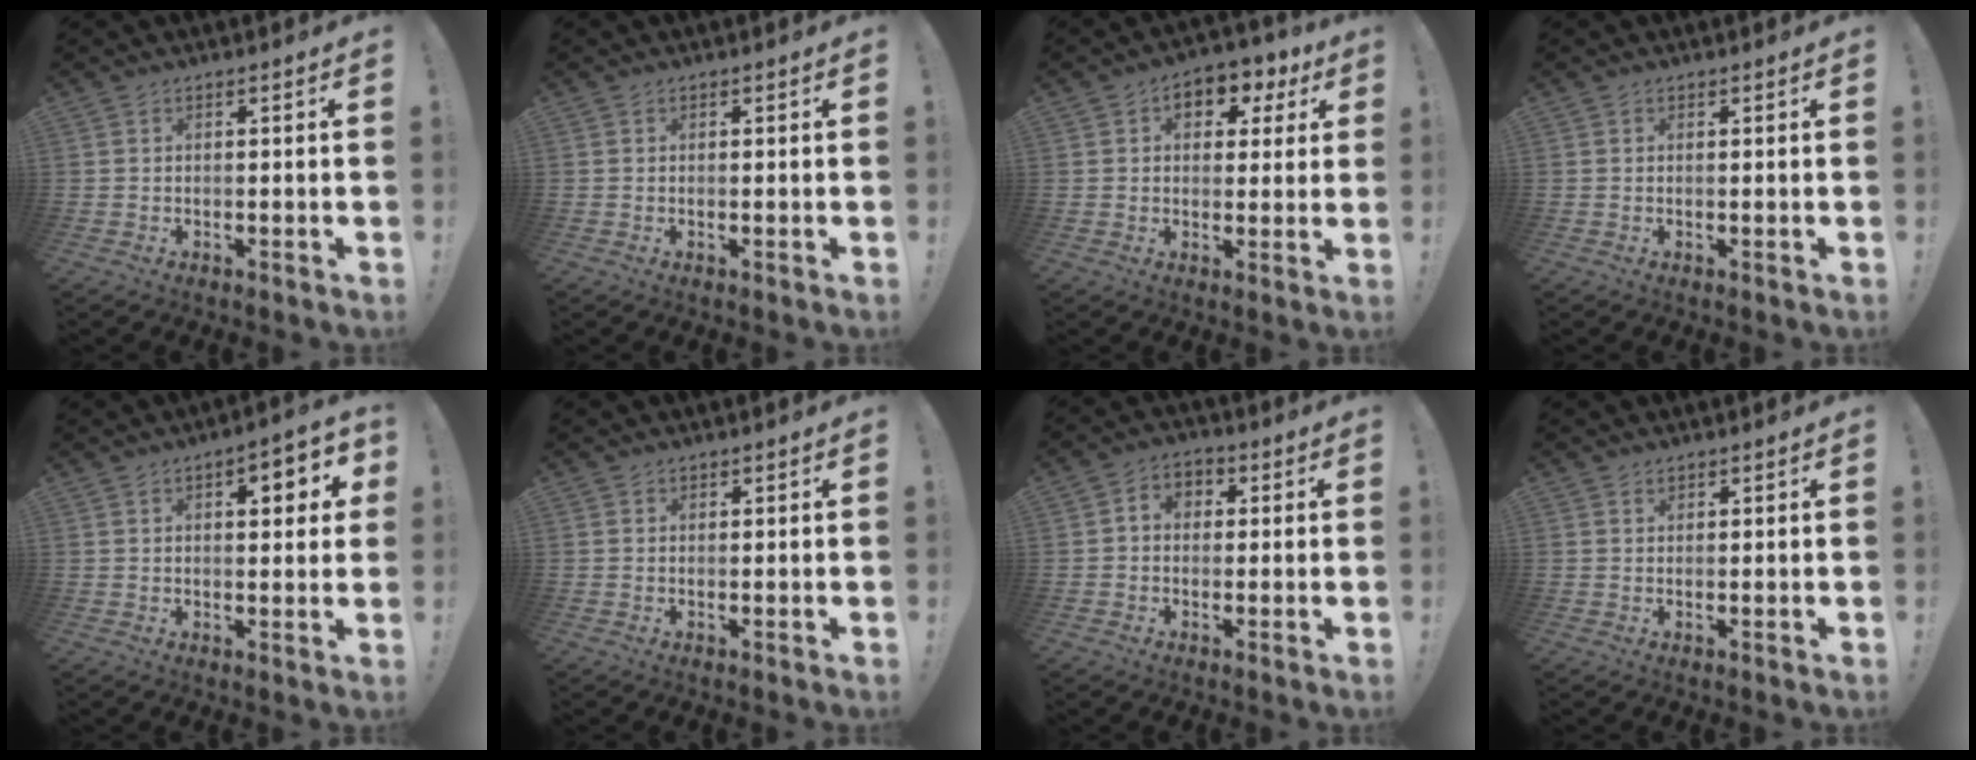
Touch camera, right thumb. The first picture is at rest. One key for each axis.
{"total": 0.0}
{"total": 7.5, "fx": 2.5, "fy": 5.6, "fz": 4.3, "tx": -0.044, "ty": -0.009, "tz": 0.046}
{"total": 0.0}
{"total": 6.1, "fx": 2.0, "fy": 2.8, "fz": 5.1, "tx": -0.055, "ty": -0.010, "tz": 0.024}
{"total": 0.8, "fx": 0.6, "fy": 0.4, "fz": -0.2, "tx": 0.010, "ty": -0.002, "tz": 0.011}
{"total": 4.5, "fx": 0.2, "fy": 3.8, "fz": 2.3, "tx": -0.030, "ty": 0.007, "tz": 0.004}
{"total": 1.1, "fx": 1.0, "fy": 0.5, "fz": 0.1, "tx": 0.006, "ty": -0.002, "tz": 0.017}